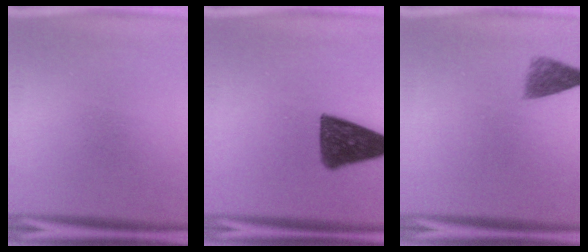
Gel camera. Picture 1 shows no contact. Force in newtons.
{"total": 12.2}
{"total": 3.4}